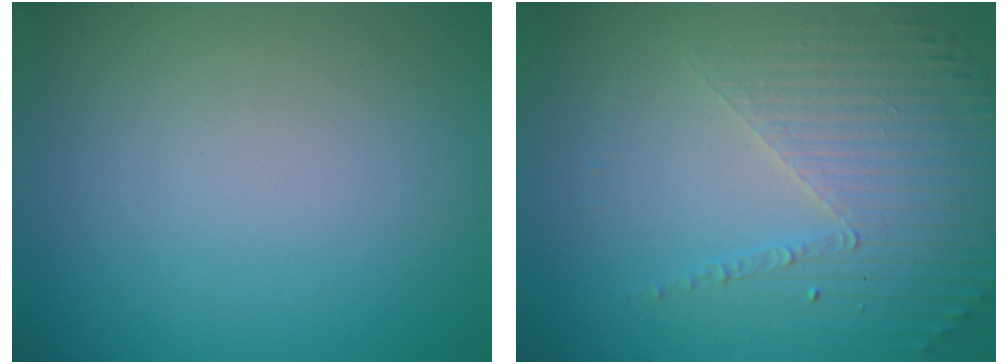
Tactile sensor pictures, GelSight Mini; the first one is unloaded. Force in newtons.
{"total": 4.6, "press": 3.2, "slide": 3.4}